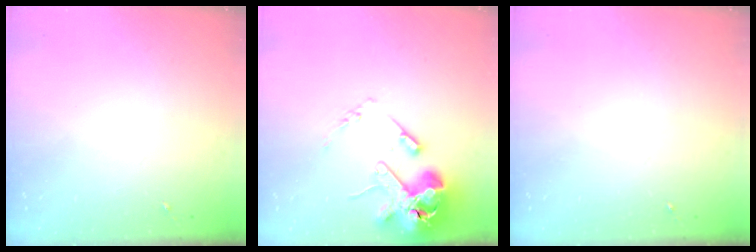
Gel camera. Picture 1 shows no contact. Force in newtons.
{"total": 15.9, "press": 15.7, "slide": 2.5}
{"total": 0.0}